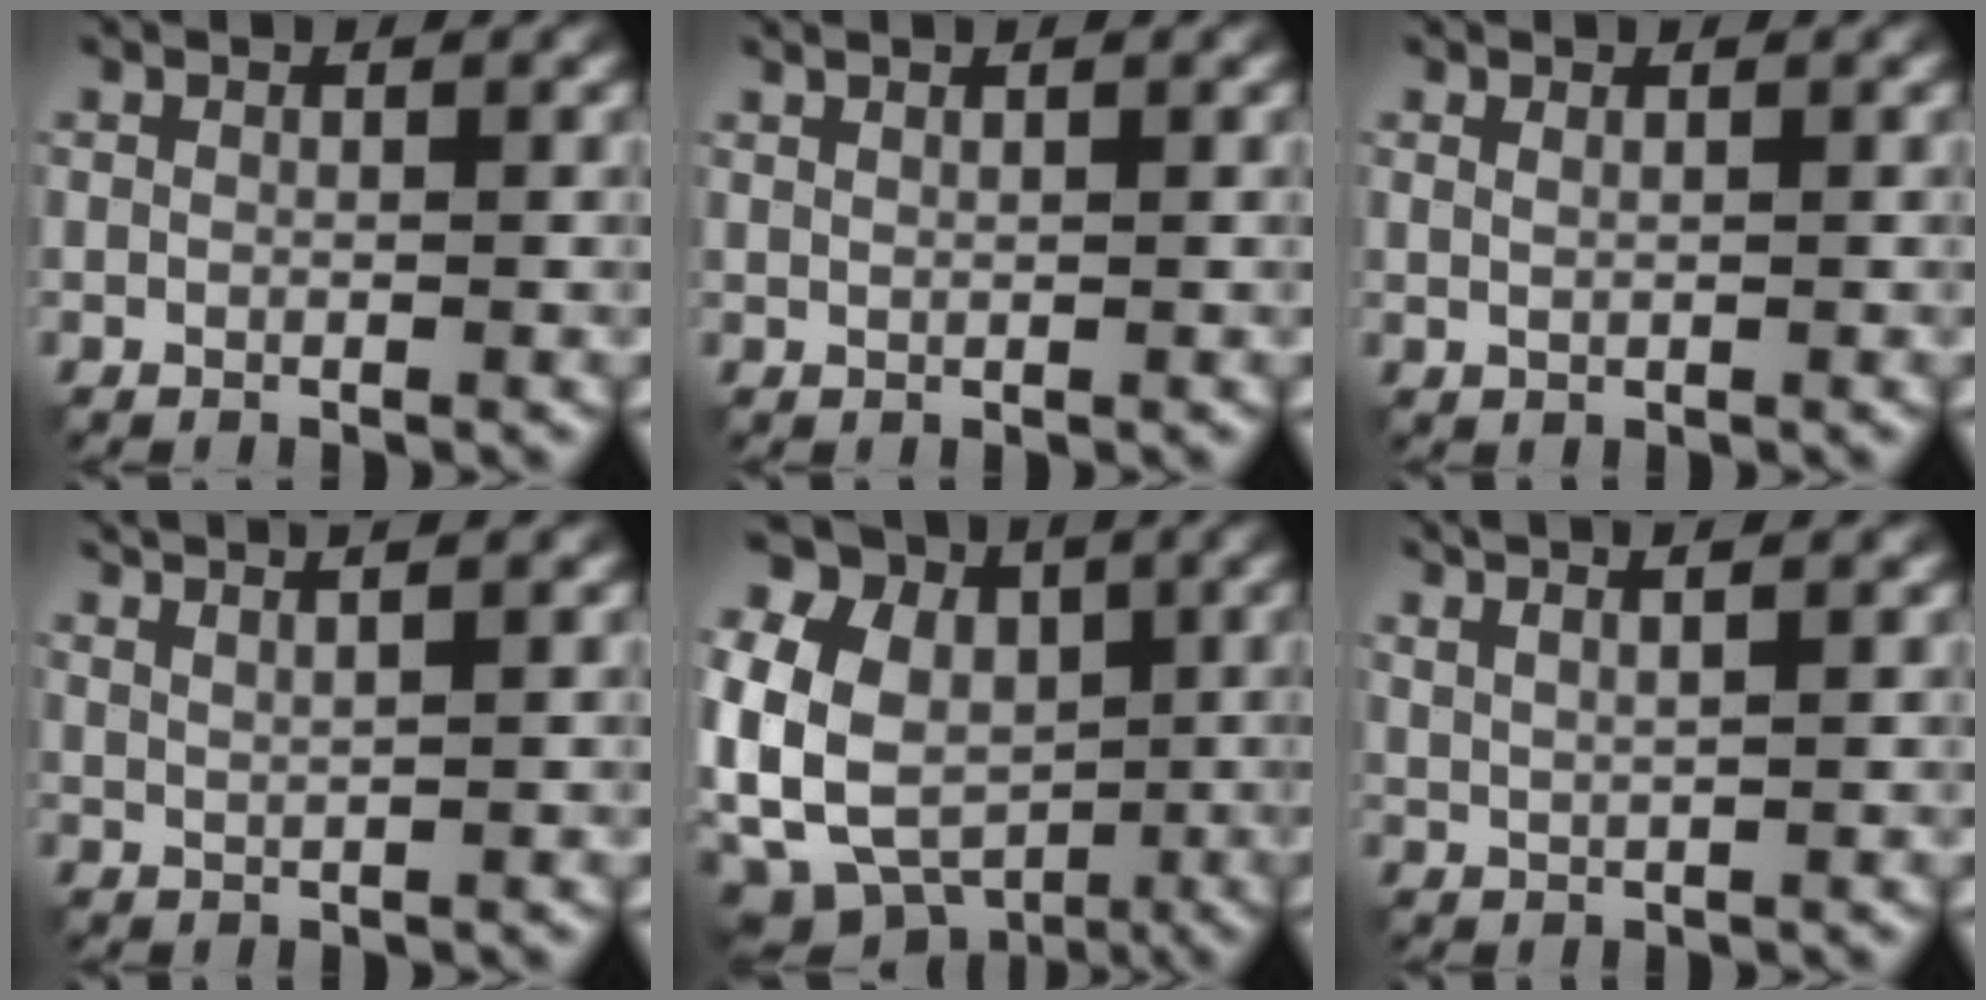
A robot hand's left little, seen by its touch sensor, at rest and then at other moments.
{"total": 1.1, "force": [0.8, 0.3, 0.7], "torque": [-0.007, 0.002, 0.004]}
{"total": 0.5, "force": [0.3, 0.1, 0.4], "torque": [-0.011, -0.004, 0.007]}
{"total": 4.2, "force": [3.1, 1.1, 2.6], "torque": [-0.028, 0.022, 0.023]}
{"total": 16.7, "force": [-0.6, 14.6, 8.1], "torque": [-0.217, 0.015, -0.030]}
{"total": 5.0, "force": [3.4, 1.6, 3.4], "torque": [-0.044, 0.029, 0.032]}